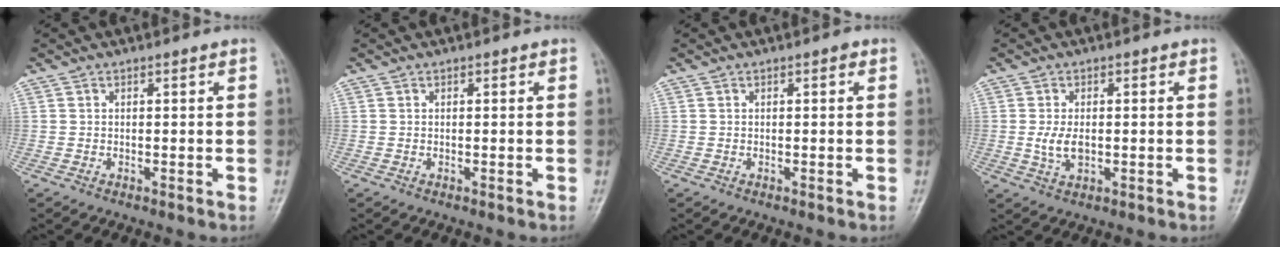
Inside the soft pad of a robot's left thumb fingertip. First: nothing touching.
{"total": 0.0}
{"total": 0.5, "force": [0.1, 0.3, 0.4], "torque": [-0.002, 0.002, -0.002]}
{"total": 4.0, "force": [-0.2, 2.4, 3.2], "torque": [-0.063, -0.006, -0.004]}